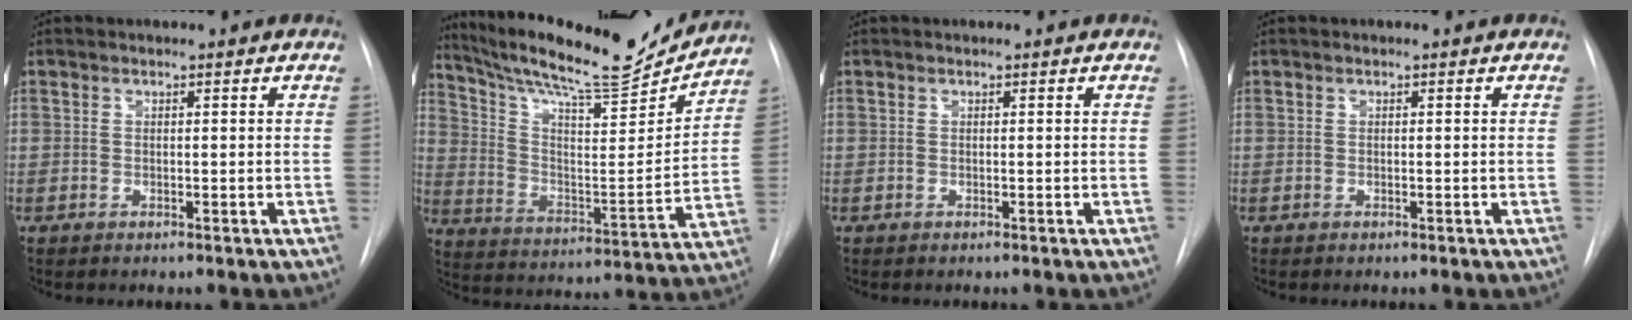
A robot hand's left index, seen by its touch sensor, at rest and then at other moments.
{"total": 21.3, "force": [19.6, 2.0, 8.0], "torque": [-0.143, -0.037, 0.301]}
{"total": 0.0}
{"total": 0.0}